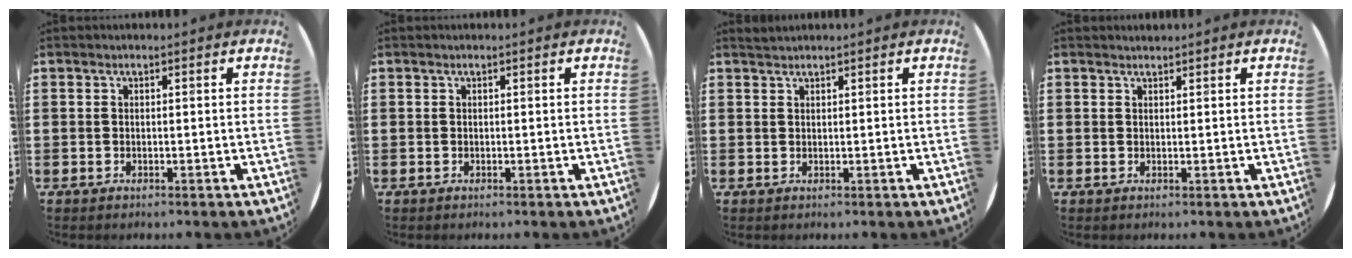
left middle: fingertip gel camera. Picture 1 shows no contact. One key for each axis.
{"total": 0.0}
{"total": 0.9, "fx": 0.9, "fy": 0.1, "fz": 0.0, "tx": -0.001, "ty": 0.001, "tz": 0.018}
{"total": 0.6, "fx": 0.6, "fy": 0.0, "fz": -0.1, "tx": 0.001, "ty": 0.002, "tz": 0.011}